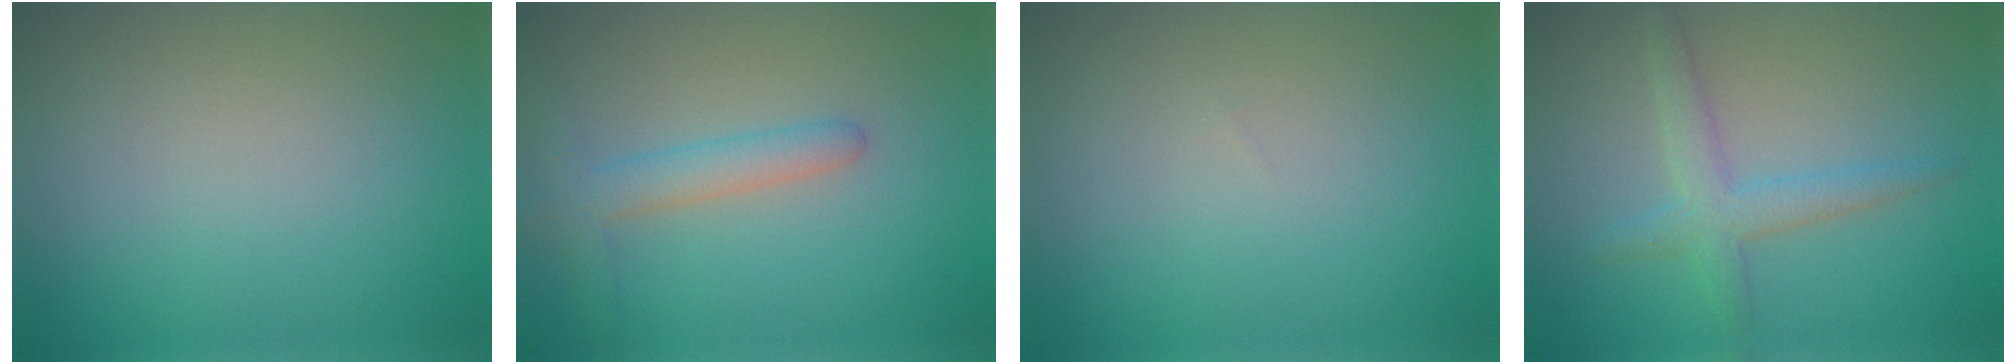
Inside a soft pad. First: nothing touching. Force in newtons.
{"total": 3.0, "press": 3.0, "slide": 0.2}
{"total": 0.0}
{"total": 2.9, "press": 2.9, "slide": 0.1}